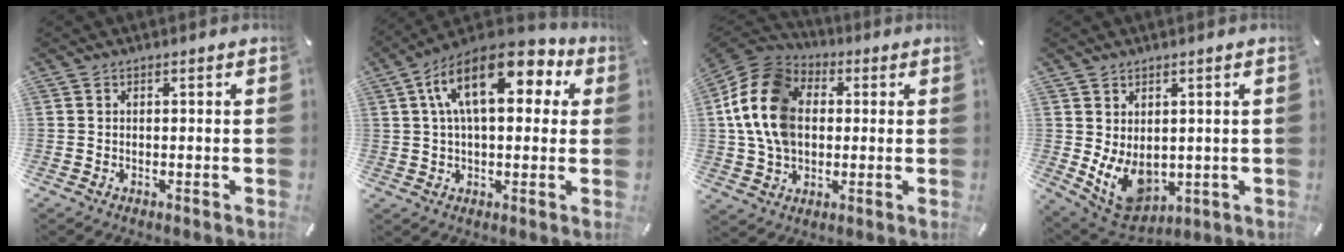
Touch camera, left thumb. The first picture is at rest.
{"total": 16.5, "force": [6.4, 8.0, 13.0], "torque": [-0.232, -0.019, 0.104]}
{"total": 15.3, "force": [1.1, 12.2, 9.3], "torque": [-0.228, 0.011, 0.015]}
{"total": 9.0, "force": [-0.1, 7.1, 5.5], "torque": [-0.103, -0.016, 0.004]}